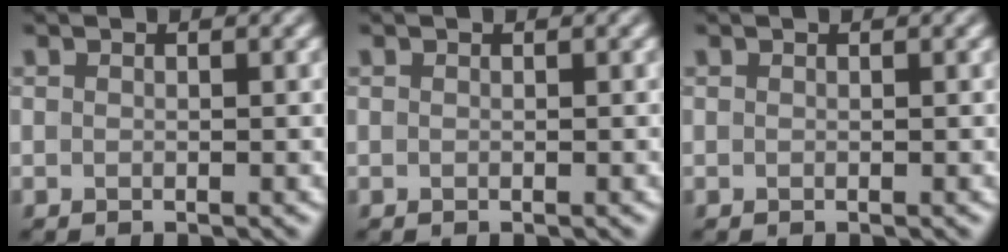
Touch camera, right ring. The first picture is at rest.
{"total": 0.0}
{"total": 0.0}